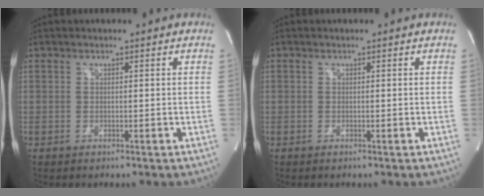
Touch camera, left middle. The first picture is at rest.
{"total": 0.0}